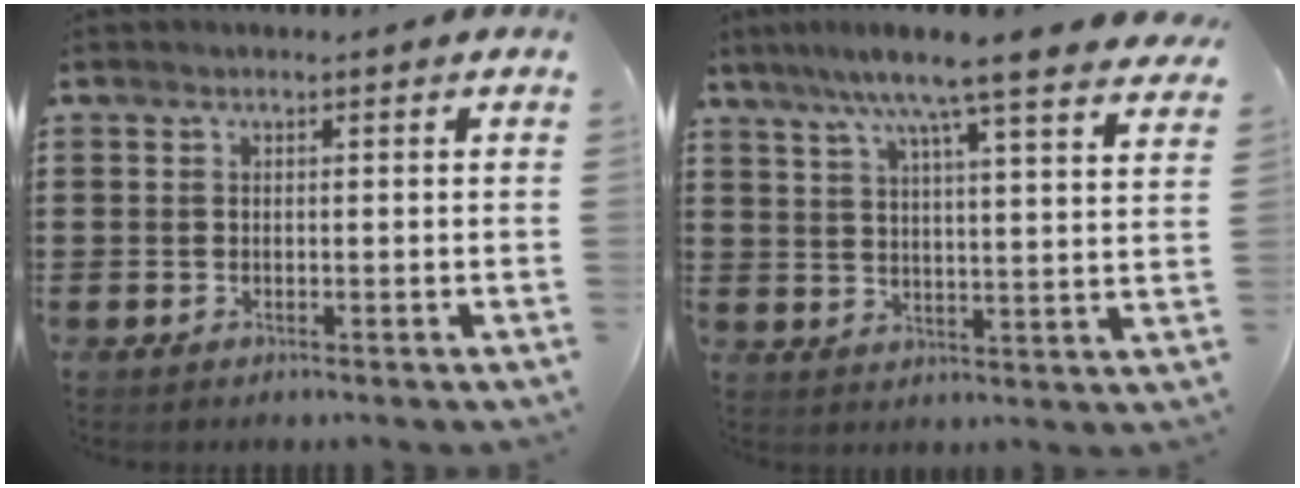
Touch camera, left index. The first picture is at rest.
{"total": 8.6, "force": [7.1, -0.5, 4.9], "torque": [-0.112, -0.037, 0.115]}